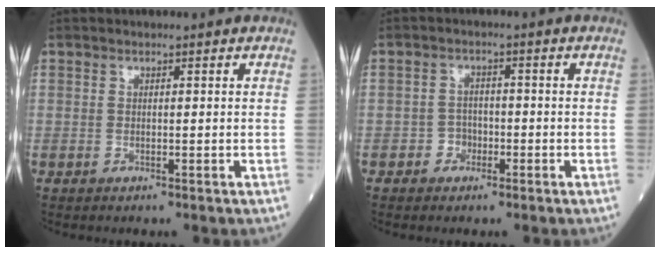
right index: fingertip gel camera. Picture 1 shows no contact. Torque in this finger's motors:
{"motor_torque": [-0.01, 0.00, 0.10, -0.01]}